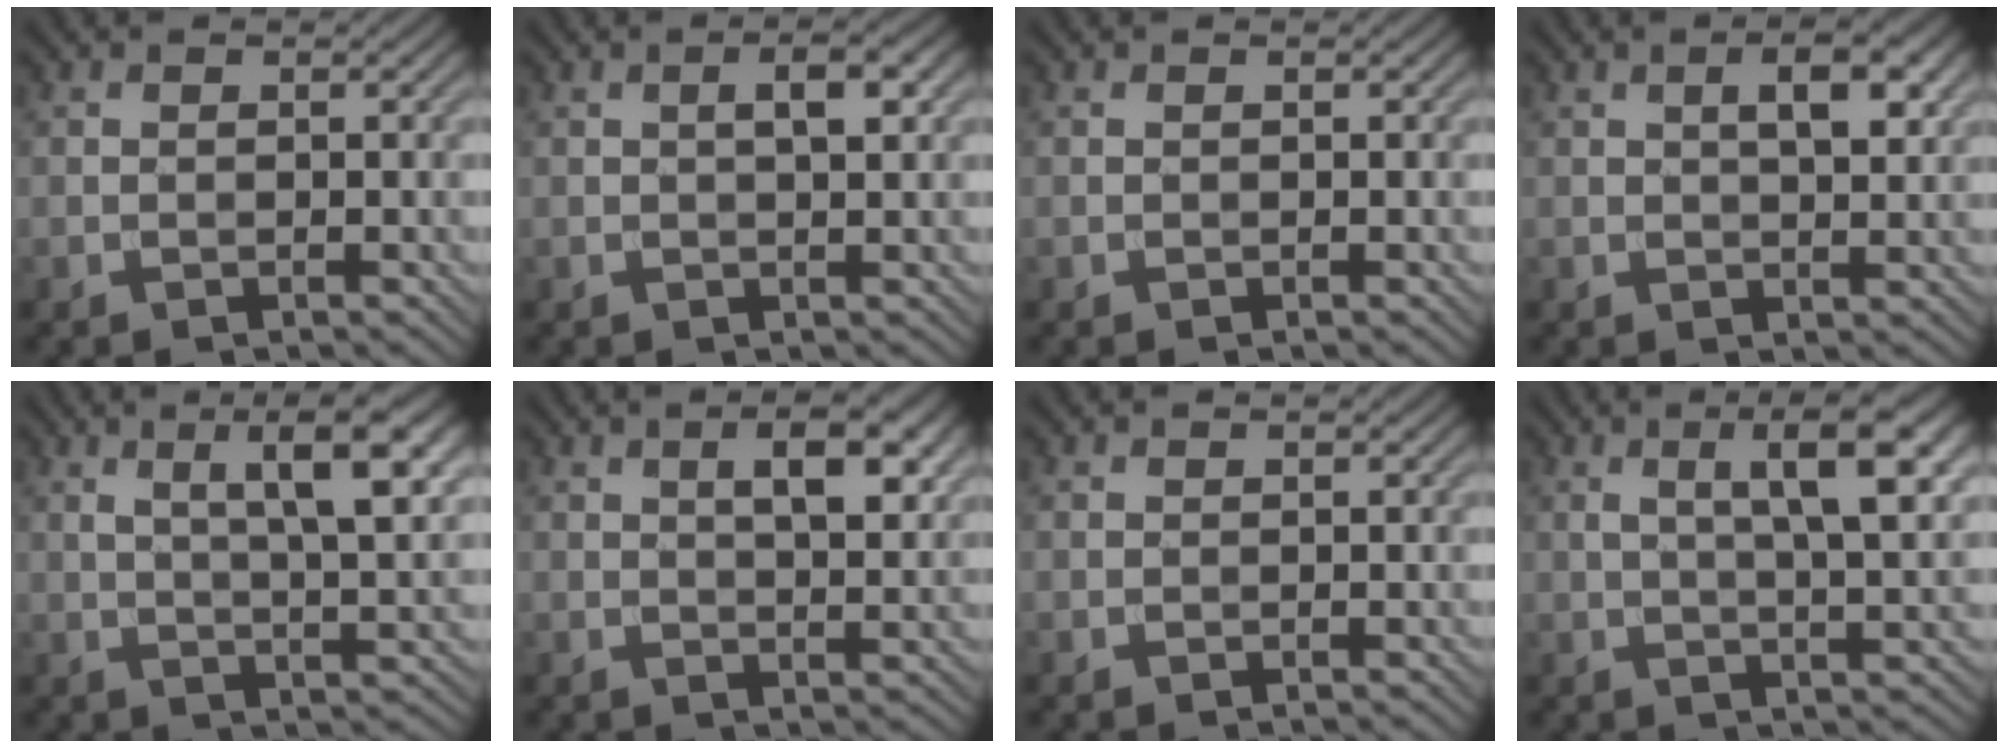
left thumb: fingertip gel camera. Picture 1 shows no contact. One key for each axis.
{"total": 2.7, "fx": 0.6, "fy": 0.8, "fz": 2.5, "tx": -0.040, "ty": 0.004, "tz": 0.009}
{"total": 0.0}
{"total": 4.4, "fx": 1.4, "fy": 1.6, "fz": 3.9, "tx": -0.067, "ty": 0.002, "tz": 0.023}
{"total": 8.4, "fx": 3.2, "fy": 1.8, "fz": 7.6, "tx": -0.113, "ty": 0.013, "tz": 0.051}
{"total": 5.6, "fx": 1.8, "fy": 2.1, "fz": 4.9, "tx": -0.078, "ty": 0.001, "tz": 0.030}
{"total": 0.0}
{"total": 7.8, "fx": 2.4, "fy": 1.6, "fz": 7.3, "tx": -0.115, "ty": 0.008, "tz": 0.041}